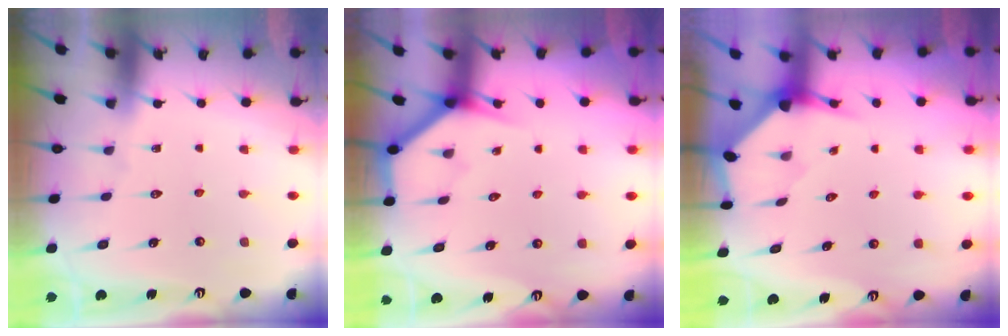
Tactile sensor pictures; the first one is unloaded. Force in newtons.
{"total": 3.7, "press": 3.7, "slide": 0.3}
{"total": 3.2, "press": 3.2, "slide": 0.3}